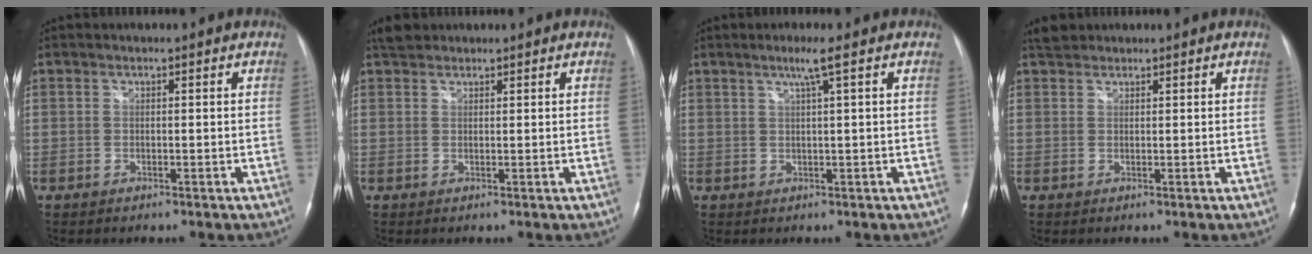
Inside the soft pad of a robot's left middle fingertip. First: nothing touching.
{"total": 2.3, "force": [2.0, 1.0, 0.3], "torque": [-0.011, 0.016, 0.034]}
{"total": 2.9, "force": [1.4, -0.7, 2.4], "torque": [-0.048, -0.002, 0.027]}
{"total": 2.0, "force": [1.8, 0.8, 0.1], "torque": [-0.007, 0.015, 0.032]}